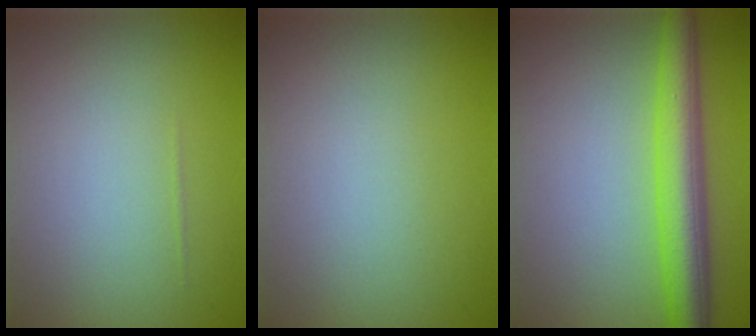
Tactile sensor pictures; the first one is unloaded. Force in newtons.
{"total": 0.0}
{"total": 5.8, "press": 5.8, "slide": 0.3}